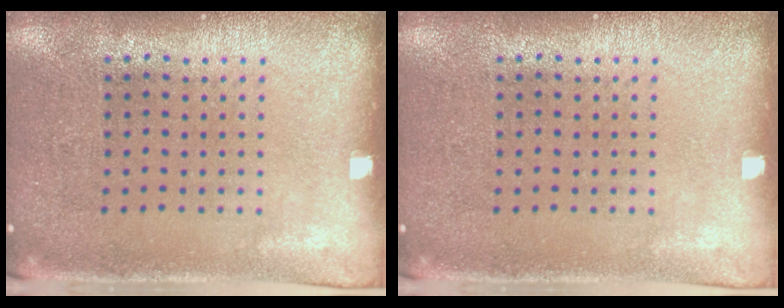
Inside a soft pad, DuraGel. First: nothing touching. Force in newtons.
{"total": 0.0}